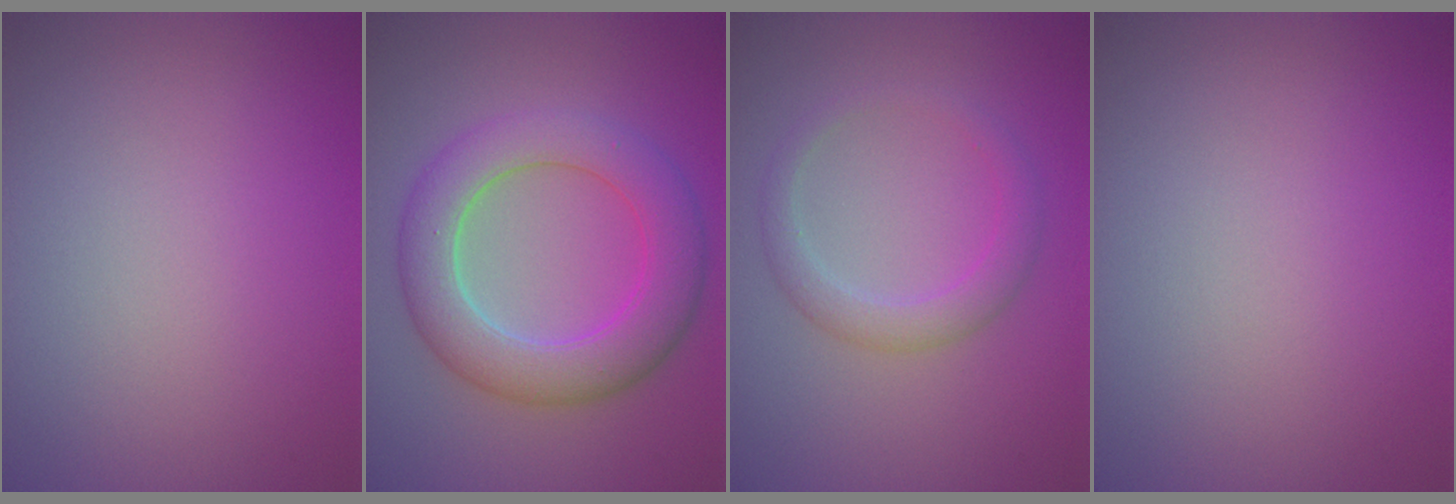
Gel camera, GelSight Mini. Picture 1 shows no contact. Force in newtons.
{"total": 6.7, "press": 6.7, "slide": 0.4}
{"total": 2.4, "press": 2.4, "slide": 0.1}
{"total": 0.0}